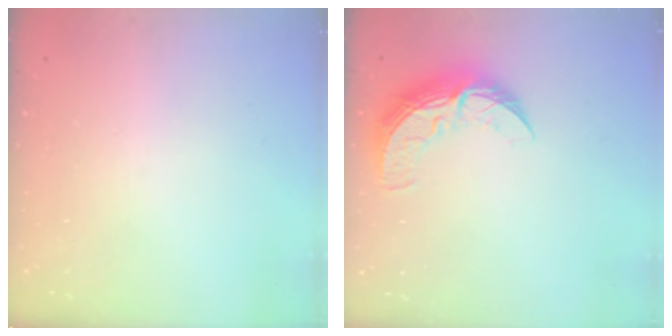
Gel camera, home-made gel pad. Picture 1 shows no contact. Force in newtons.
{"total": 11.0, "press": 11.0, "slide": 0.4}